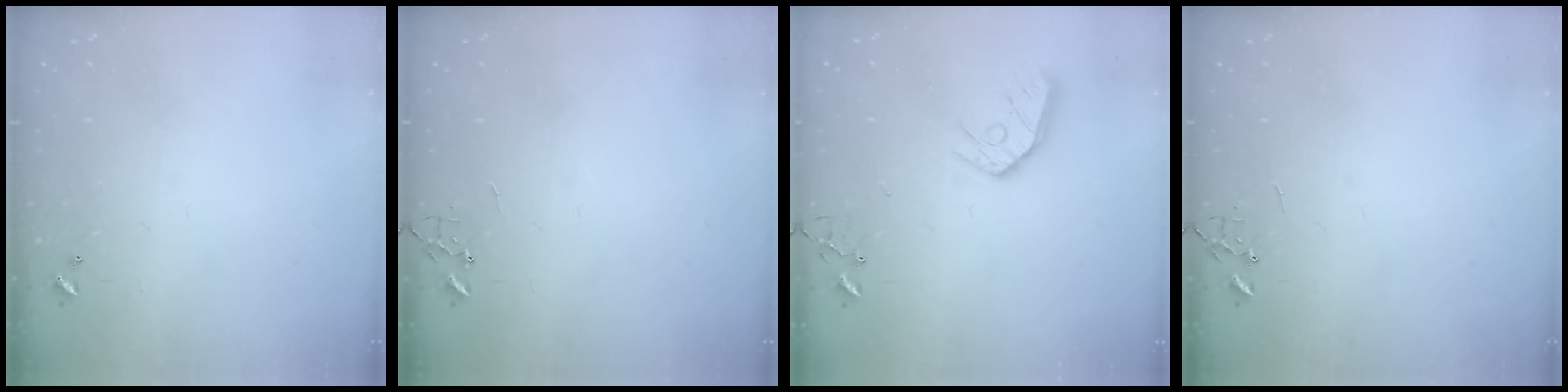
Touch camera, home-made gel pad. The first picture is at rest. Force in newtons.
{"total": 0.0}
{"total": 10.8, "press": 10.8, "slide": 0.9}
{"total": 0.0}